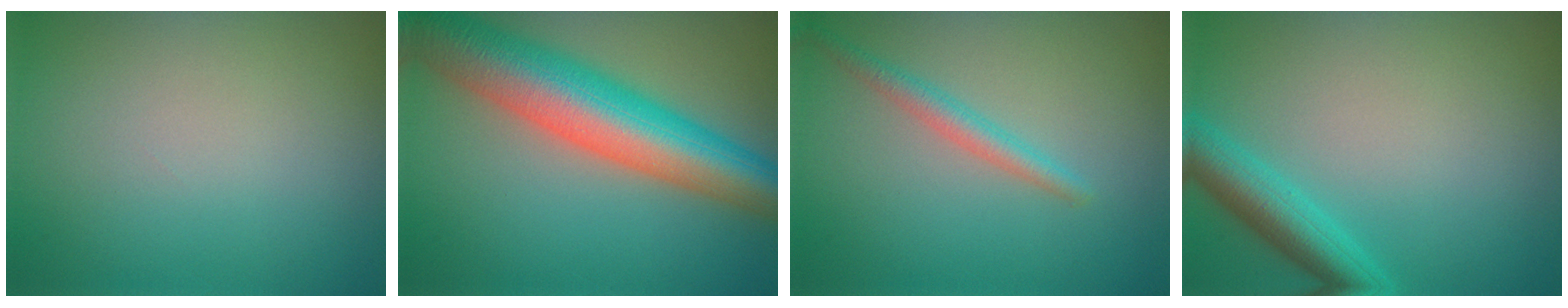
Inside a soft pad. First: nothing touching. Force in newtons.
{"total": 11.5, "press": 11.5, "slide": 0.3}
{"total": 2.2, "press": 2.2, "slide": 0.0}
{"total": 4.1, "press": 4.1, "slide": 0.2}